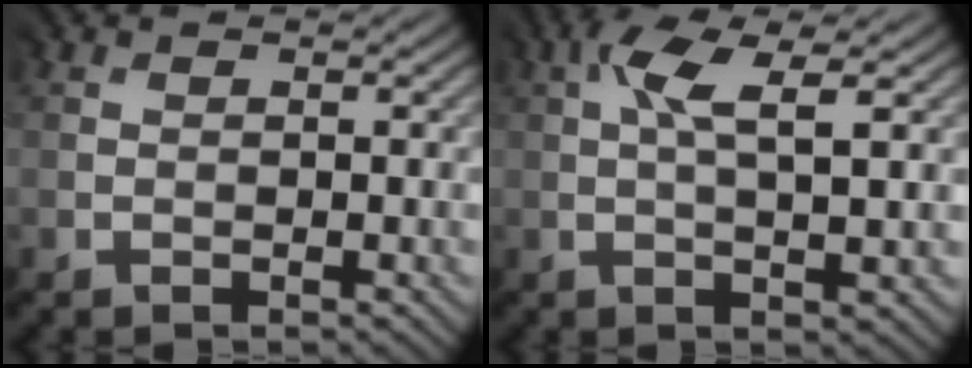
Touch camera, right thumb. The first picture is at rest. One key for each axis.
{"total": 6.7, "fx": 2.0, "fy": 1.6, "fz": 6.1, "tx": -0.133, "ty": 0.004, "tz": 0.038}